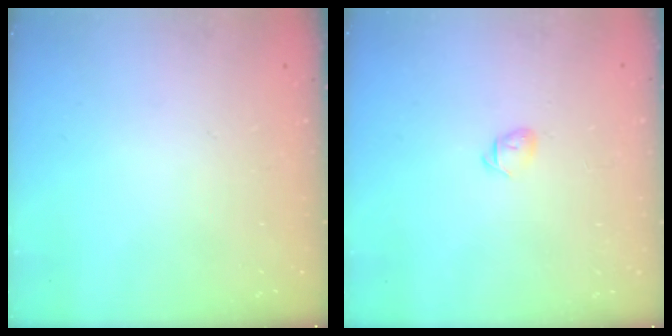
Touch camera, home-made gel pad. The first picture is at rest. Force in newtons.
{"total": 3.7, "press": 3.6, "slide": 0.9}